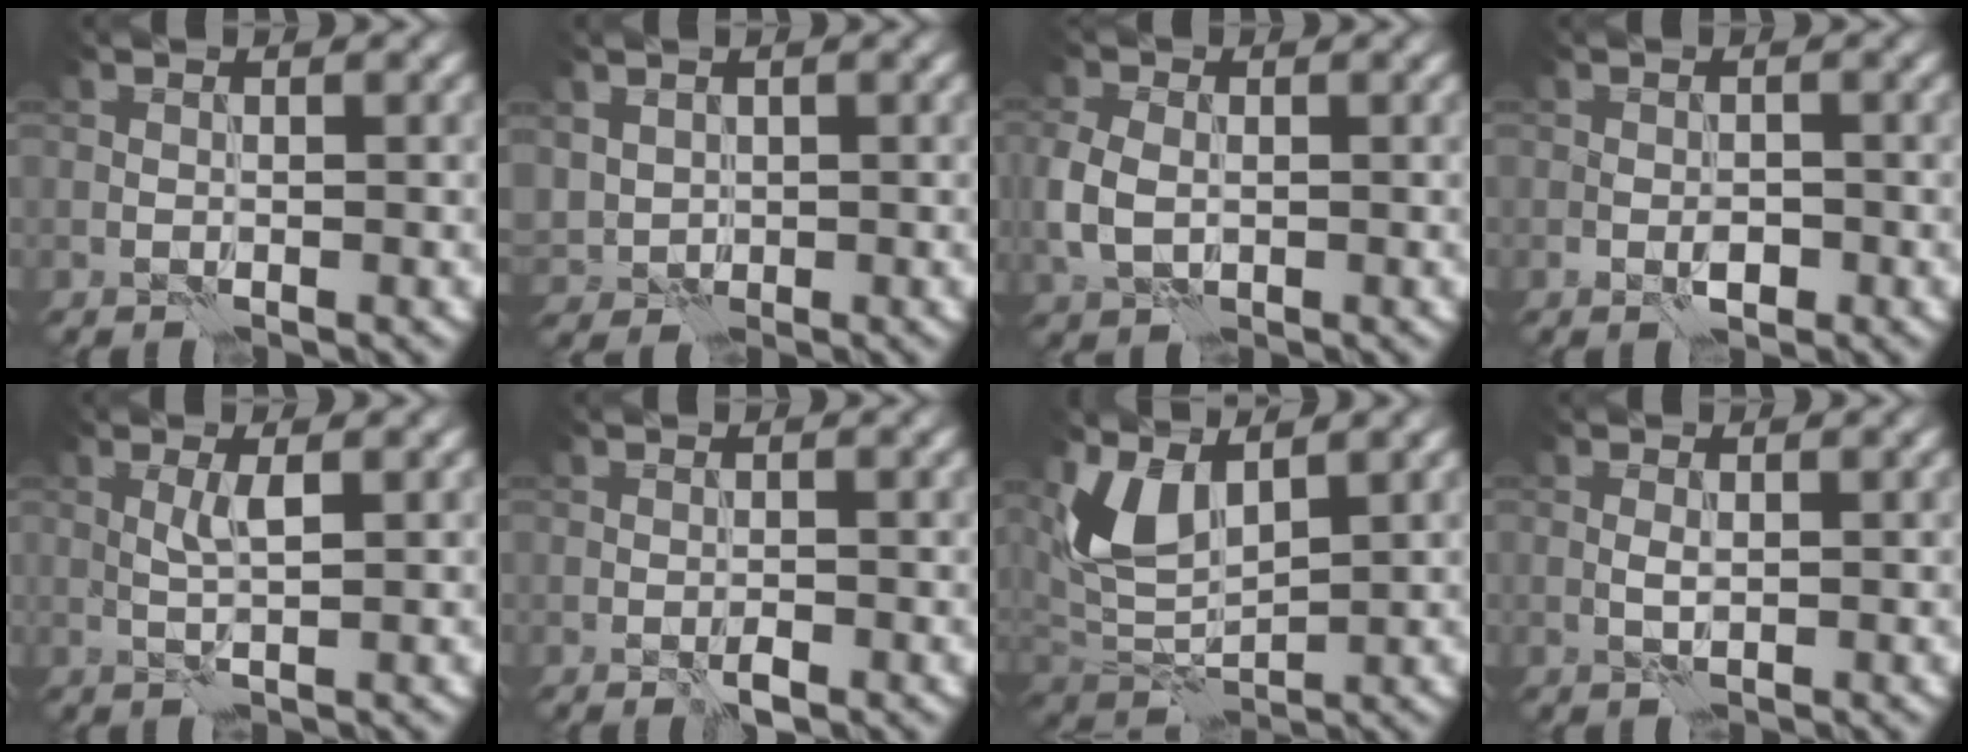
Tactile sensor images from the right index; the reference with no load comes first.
{"total": 2.1, "force": [0.9, 1.7, 0.8], "torque": [-0.026, 0.000, 0.025]}
{"total": 3.8, "force": [-0.4, 2.7, 2.6], "torque": [-0.070, 0.001, -0.011]}
{"total": 1.2, "force": [-0.3, 0.7, 1.0], "torque": [-0.017, 0.001, -0.007]}
{"total": 1.7, "force": [0.7, -0.1, 1.5], "torque": [-0.032, 0.004, 0.012]}
{"total": 1.1, "force": [-0.7, 0.3, 0.9], "torque": [-0.017, 0.000, -0.013]}
{"total": 4.7, "force": [2.4, 2.3, 3.2], "torque": [-0.075, -0.007, 0.051]}
{"total": 0.8, "force": [0.2, 0.2, 0.7], "torque": [-0.017, 0.002, 0.003]}